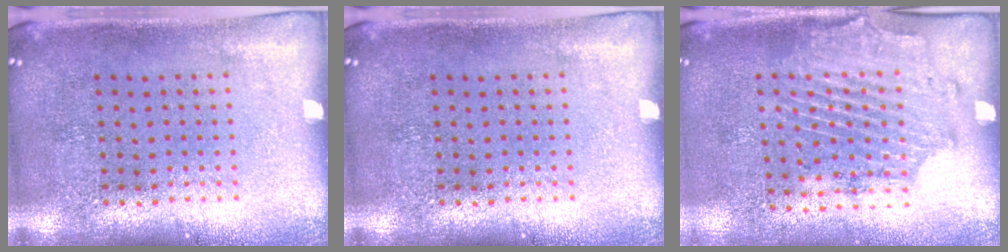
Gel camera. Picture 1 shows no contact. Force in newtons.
{"total": 0.0}
{"total": 1.7, "press": 1.3, "slide": 1.1}